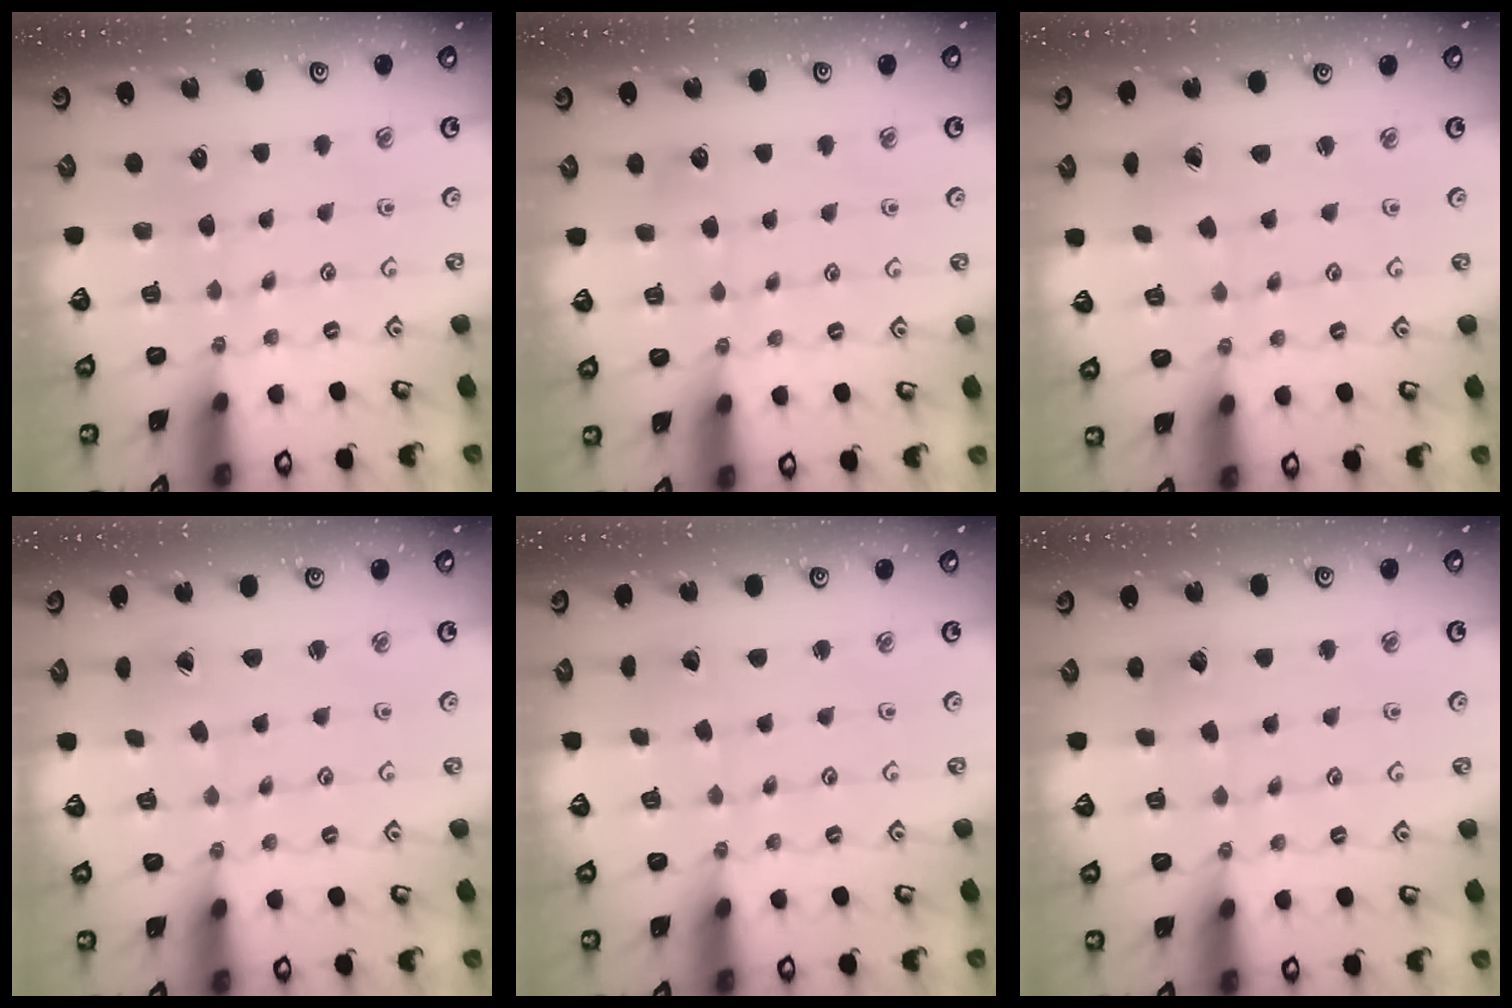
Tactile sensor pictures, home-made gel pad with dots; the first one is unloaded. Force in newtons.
{"total": 3.7, "press": 3.7, "slide": 0.4}
{"total": 0.9, "press": 0.9, "slide": 0.3}
{"total": 1.2, "press": 1.2, "slide": 0.1}
{"total": 1.4, "press": 1.4, "slide": 0.0}
{"total": 3.2, "press": 3.2, "slide": 0.3}